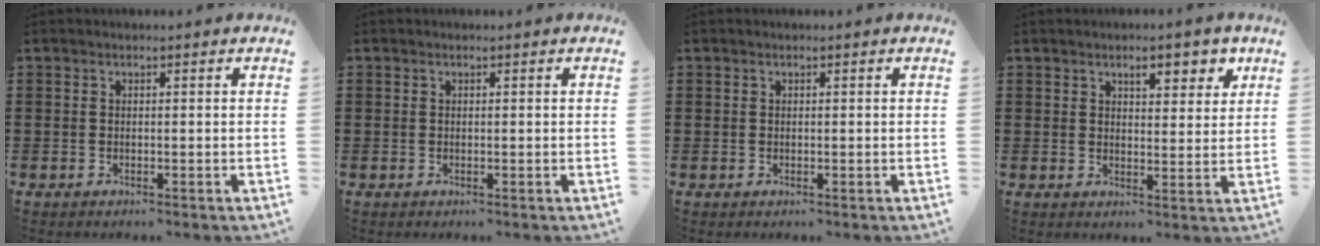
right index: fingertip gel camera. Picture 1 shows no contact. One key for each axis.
{"total": 0.0}
{"total": 0.0}
{"total": 4.6, "fx": 3.0, "fy": 1.9, "fz": 3.0, "tx": -0.036, "ty": -0.002, "tz": 0.043}